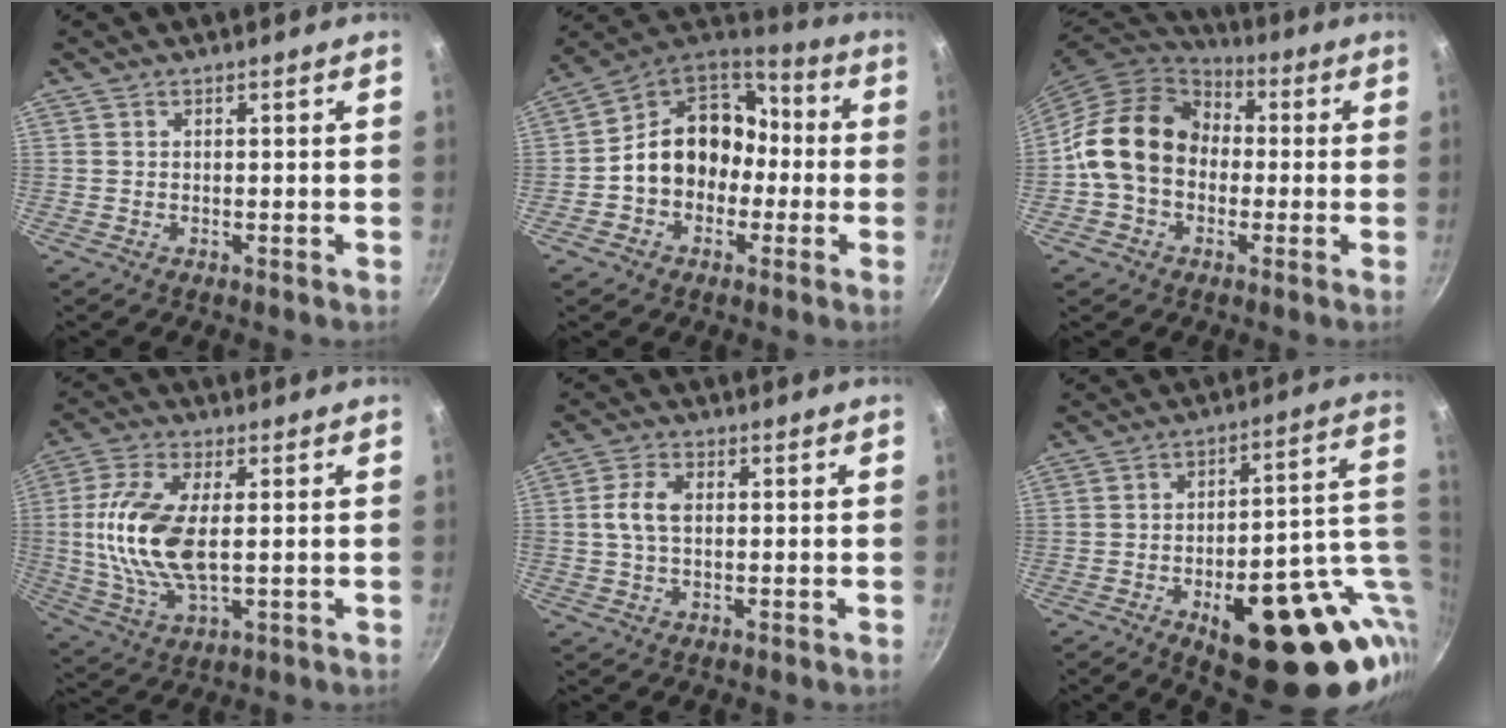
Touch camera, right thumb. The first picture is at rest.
{"total": 15.5, "force": [-1.9, 12.8, 8.5], "torque": [-0.097, 0.063, -0.041]}
{"total": 15.8, "force": [-0.2, 12.6, 9.5], "torque": [-0.132, 0.038, -0.017]}
{"total": 14.2, "force": [0.9, 6.6, 12.5], "torque": [-0.255, -0.001, 0.014]}
{"total": 5.3, "force": [0.5, 3.1, 4.3], "torque": [-0.091, 0.012, 0.005]}
{"total": 26.9, "force": [-6.0, 11.4, 23.6], "torque": [-0.262, 0.013, -0.066]}